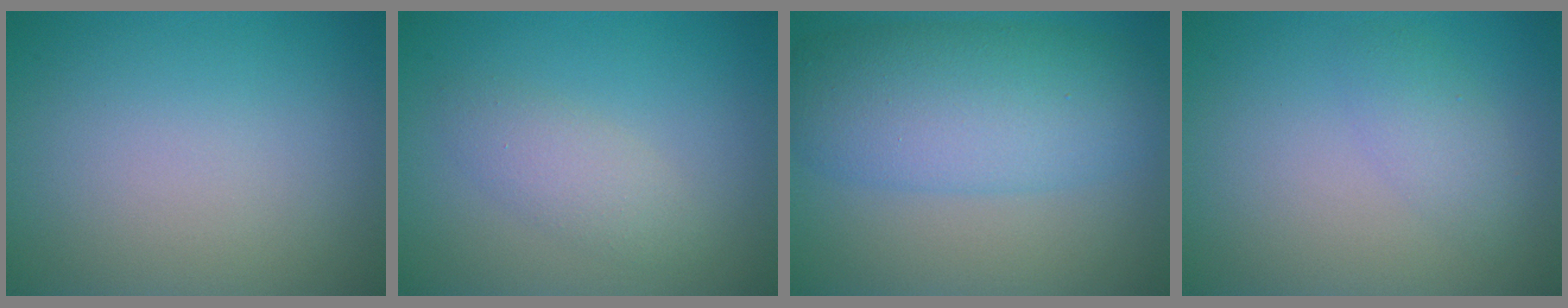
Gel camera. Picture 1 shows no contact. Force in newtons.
{"total": 2.2, "press": 2.2, "slide": 0.2}
{"total": 7.8, "press": 7.8, "slide": 0.2}
{"total": 1.9, "press": 1.9, "slide": 0.1}